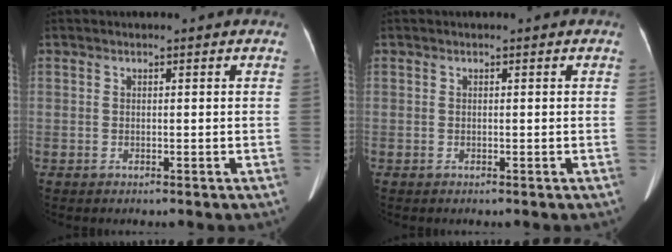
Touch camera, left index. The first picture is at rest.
{"total": 0.0}